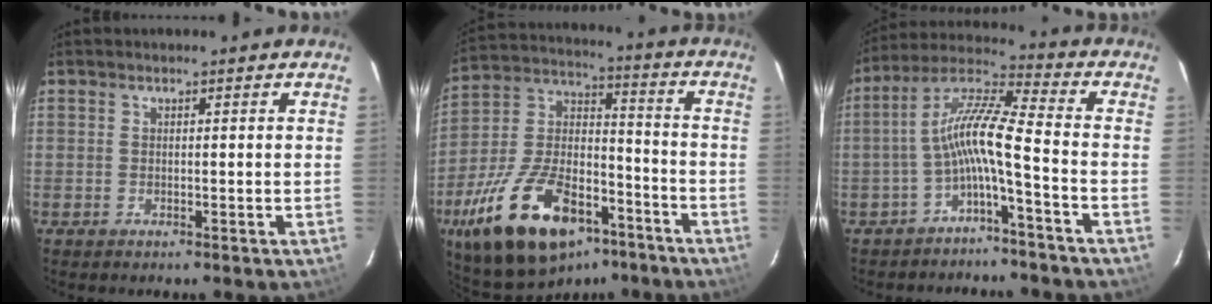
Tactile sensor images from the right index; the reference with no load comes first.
{"total": 25.2, "force": [-14.4, 12.5, 16.4], "torque": [-0.326, 0.000, -0.232]}
{"total": 9.3, "force": [-3.5, 0.2, 8.6], "torque": [-0.194, 0.021, -0.069]}